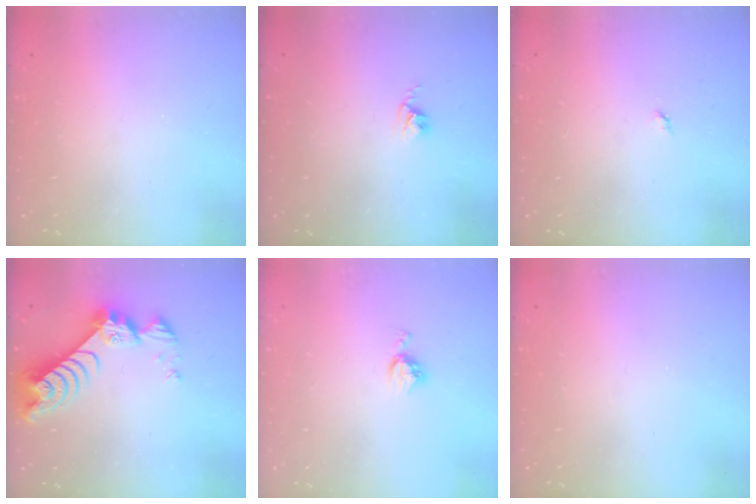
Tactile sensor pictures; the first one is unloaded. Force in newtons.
{"total": 2.4, "press": 2.4, "slide": 0.3}
{"total": 2.8, "press": 2.8, "slide": 0.4}
{"total": 9.4, "press": 9.4, "slide": 0.9}
{"total": 4.6, "press": 4.6, "slide": 0.4}
{"total": 0.0}